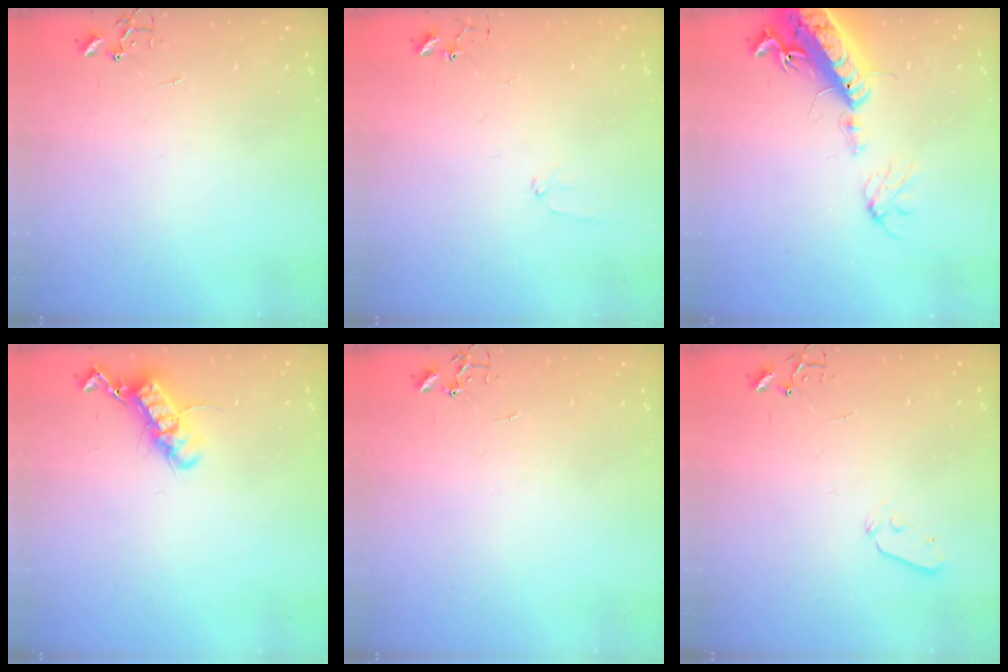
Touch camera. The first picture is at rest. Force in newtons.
{"total": 6.6, "press": 6.6, "slide": 0.8}
{"total": 17.9, "press": 17.4, "slide": 3.9}
{"total": 12.8, "press": 12.8, "slide": 0.8}
{"total": 0.0}
{"total": 4.0, "press": 4.0, "slide": 0.4}